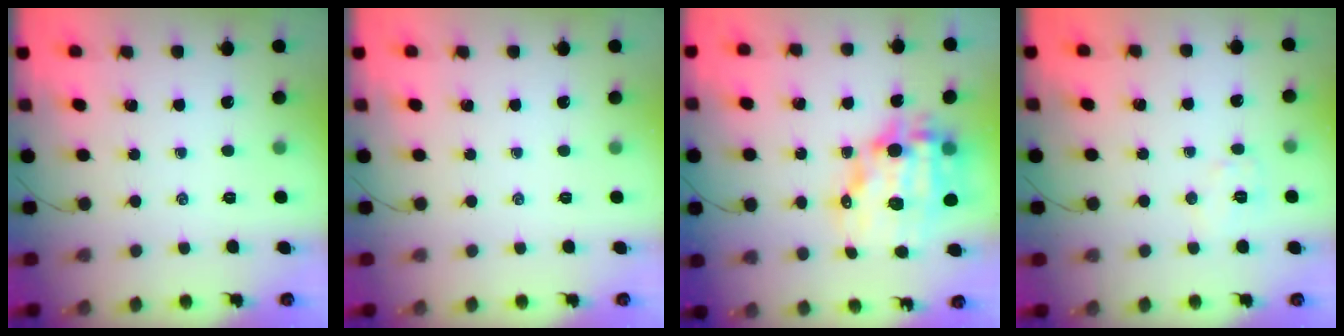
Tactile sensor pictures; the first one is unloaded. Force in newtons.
{"total": 0.0}
{"total": 15.0, "press": 14.6, "slide": 3.4}
{"total": 5.5, "press": 5.5, "slide": 0.8}